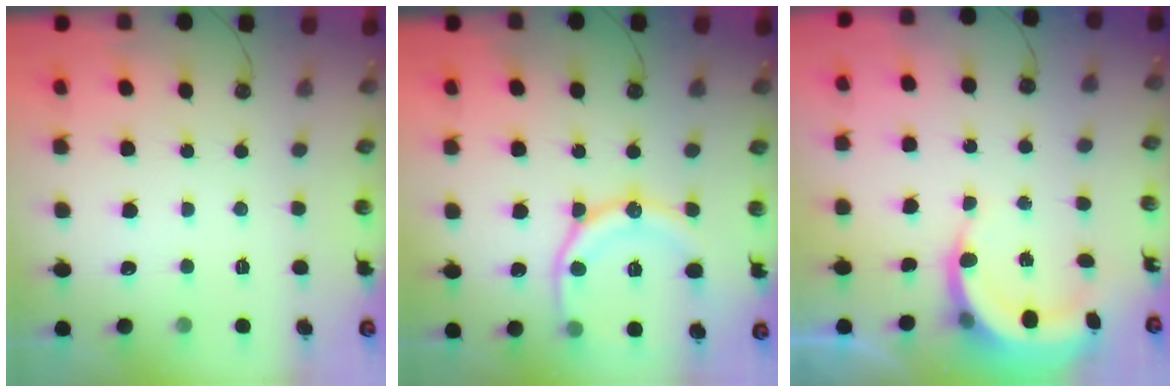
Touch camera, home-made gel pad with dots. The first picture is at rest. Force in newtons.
{"total": 17.2, "press": 17.1, "slide": 1.8}
{"total": 6.1, "press": 6.1, "slide": 1.0}